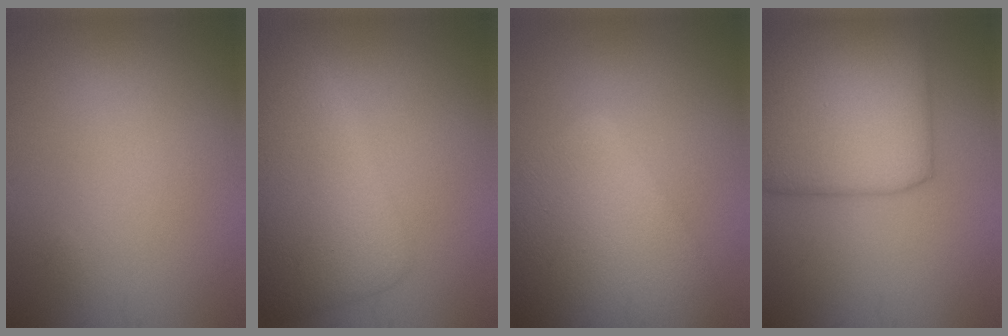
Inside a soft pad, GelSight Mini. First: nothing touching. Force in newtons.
{"total": 7.5, "press": 7.5, "slide": 0.2}
{"total": 8.8, "press": 8.8, "slide": 0.3}
{"total": 10.0, "press": 10.0, "slide": 0.2}